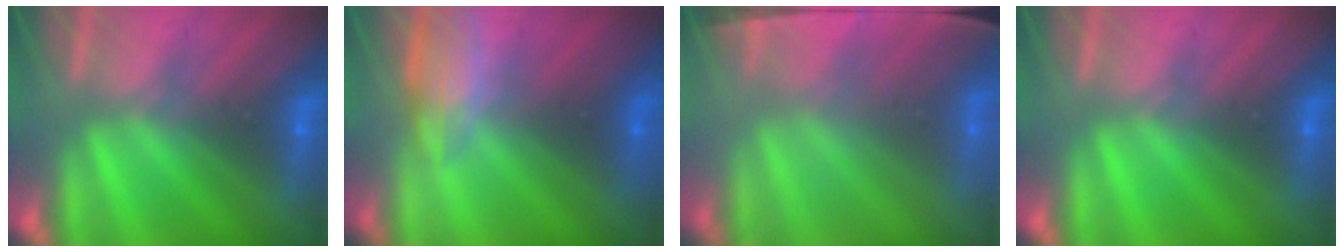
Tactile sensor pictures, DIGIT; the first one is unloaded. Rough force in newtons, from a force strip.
{"total": 2.7}
{"total": 1.6}
{"total": 0.0}